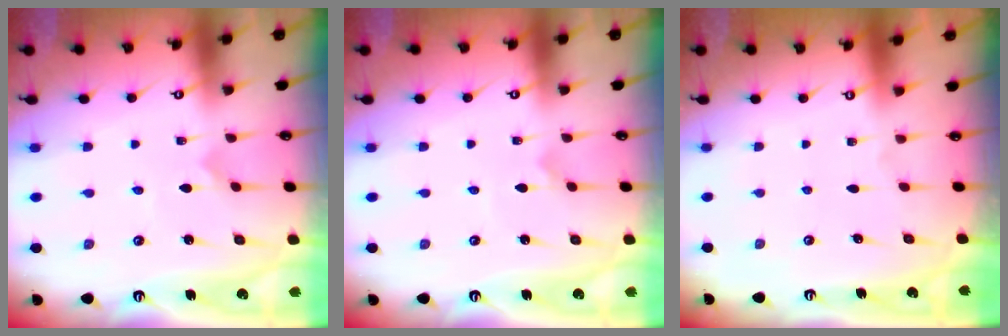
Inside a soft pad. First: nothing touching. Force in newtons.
{"total": 0.8, "press": 0.8, "slide": 0.1}
{"total": 0.0}